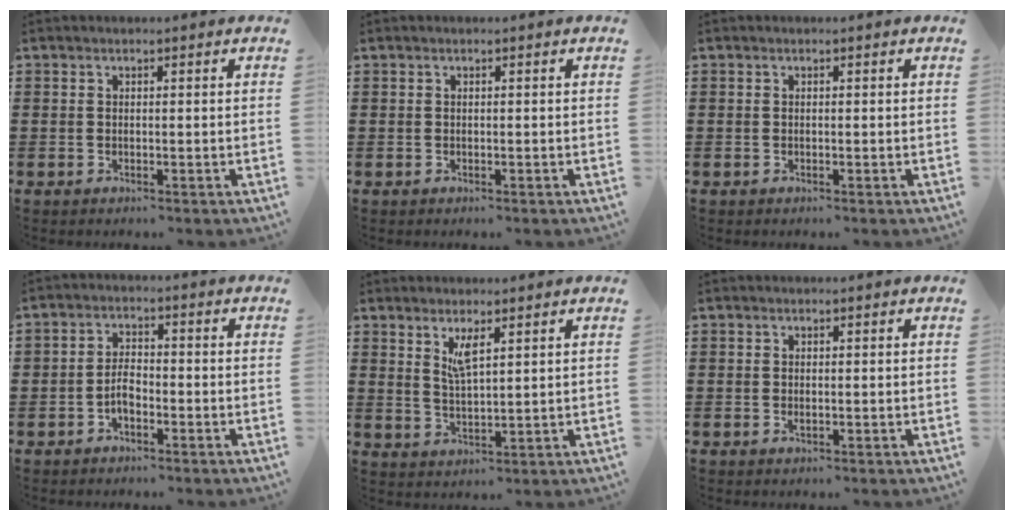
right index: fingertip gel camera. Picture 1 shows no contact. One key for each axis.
{"total": 0.0}
{"total": 0.0}
{"total": 2.9, "fx": -1.5, "fy": 1.7, "fz": 1.8, "tx": -0.044, "ty": 0.001, "tz": -0.033}
{"total": 3.7, "fx": 2.2, "fy": 0.8, "fz": 2.8, "tx": -0.053, "ty": -0.001, "tz": 0.037}
{"total": 0.6, "fx": -0.2, "fy": 0.2, "fz": 0.5, "tx": -0.011, "ty": -0.004, "tz": -0.003}